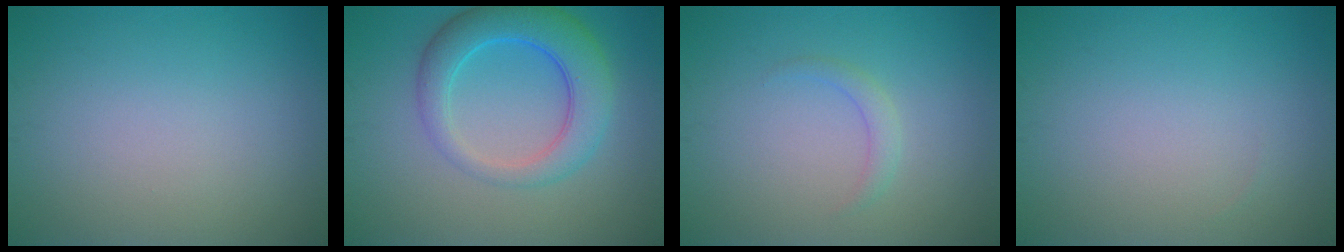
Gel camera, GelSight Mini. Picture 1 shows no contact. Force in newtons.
{"total": 5.8, "press": 5.8, "slide": 0.4}
{"total": 1.2, "press": 1.2, "slide": 0.1}
{"total": 0.0}